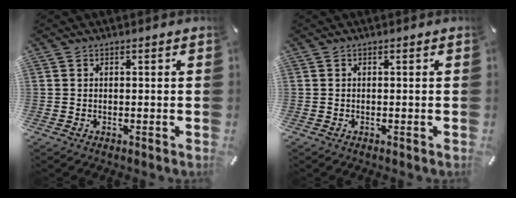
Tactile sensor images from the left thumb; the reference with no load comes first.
{"total": 0.0}